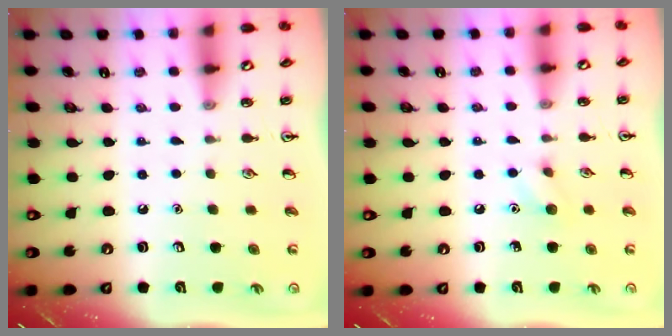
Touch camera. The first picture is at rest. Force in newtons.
{"total": 5.5, "press": 5.4, "slide": 1.3}